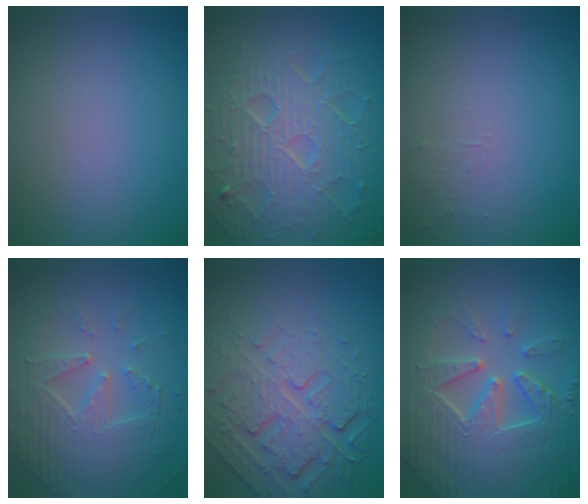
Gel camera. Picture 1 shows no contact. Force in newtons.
{"total": 10.9, "press": 6.9, "slide": 8.5}
{"total": 0.9, "press": 0.9, "slide": 0.1}
{"total": 5.9, "press": 4.7, "slide": 3.6}
{"total": 8.1, "press": 5.7, "slide": 5.8}
{"total": 7.7, "press": 7.6, "slide": 1.5}